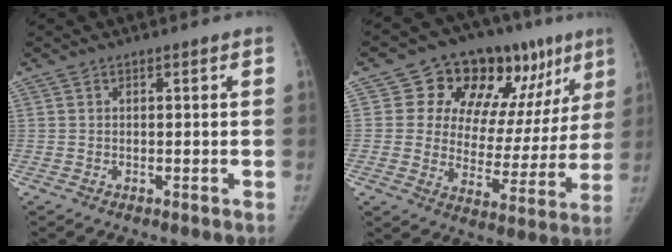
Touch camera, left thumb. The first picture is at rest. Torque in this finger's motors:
{"motor_torque": [-0.06, 0.40, 0.30, -0.38, 0.01]}